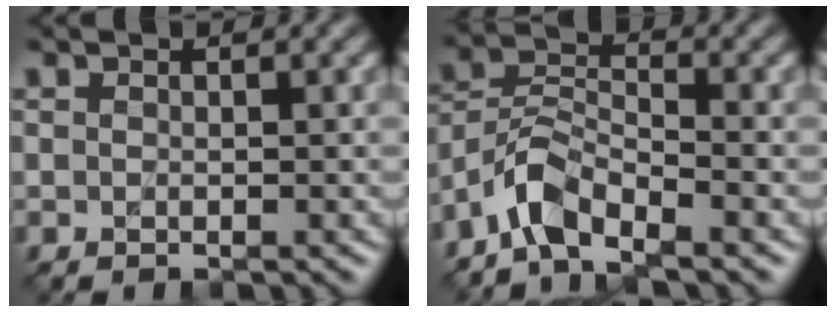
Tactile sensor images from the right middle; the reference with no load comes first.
{"total": 4.2, "force": [-3.3, 1.3, 2.2], "torque": [-0.039, 0.006, -0.076]}